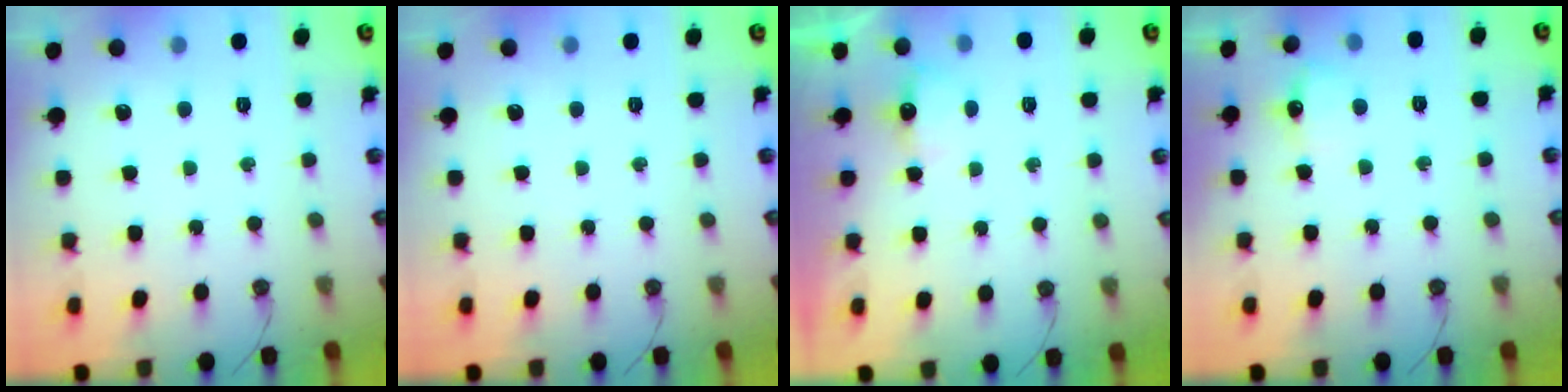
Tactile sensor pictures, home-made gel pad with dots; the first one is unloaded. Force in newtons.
{"total": 0.0}
{"total": 3.9, "press": 3.8, "slide": 0.6}
{"total": 6.8, "press": 6.7, "slide": 0.9}